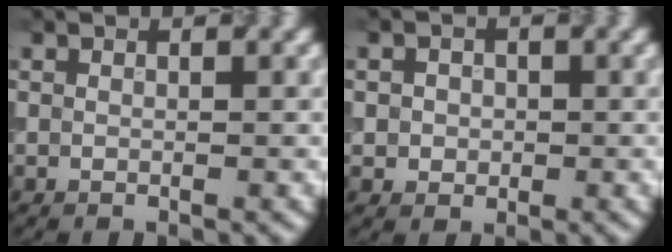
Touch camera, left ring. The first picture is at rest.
{"total": 1.9, "force": [0.1, 1.7, 0.8], "torque": [-0.001, 0.002, -0.003]}